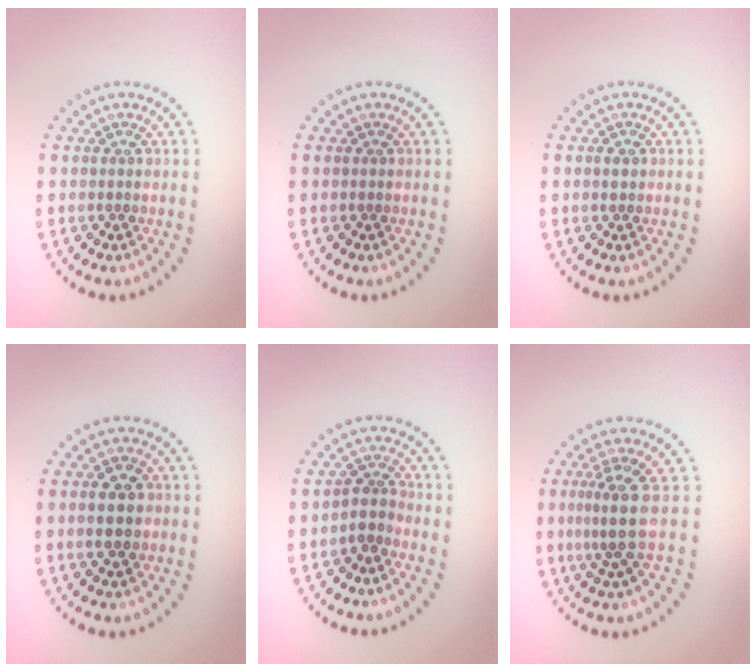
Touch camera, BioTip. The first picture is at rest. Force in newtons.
{"total": 0.0}
{"total": 1.1, "press": 1.1, "slide": 0.1}
{"total": 4.1, "press": 4.1, "slide": 0.2}
{"total": 2.0, "press": 1.5, "slide": 1.3}
{"total": 3.0, "press": 2.1, "slide": 2.1}